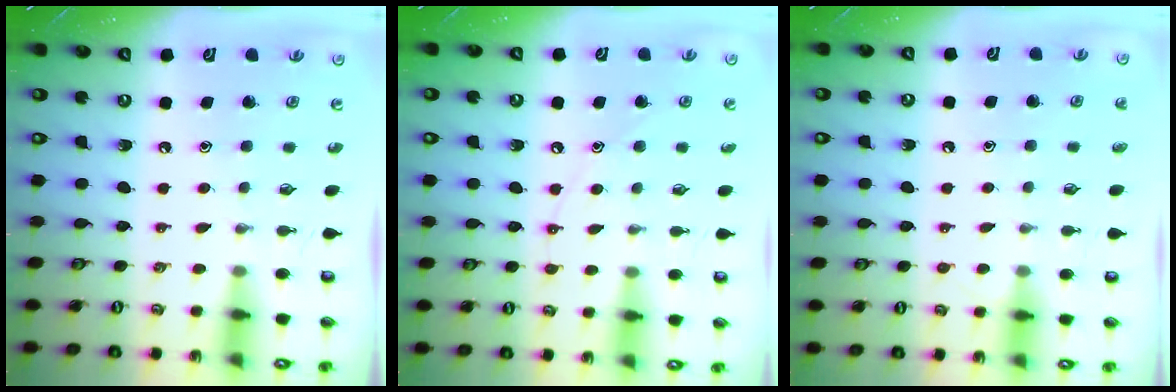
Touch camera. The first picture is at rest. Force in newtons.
{"total": 6.0, "press": 5.9, "slide": 0.6}
{"total": 2.6, "press": 2.5, "slide": 0.3}